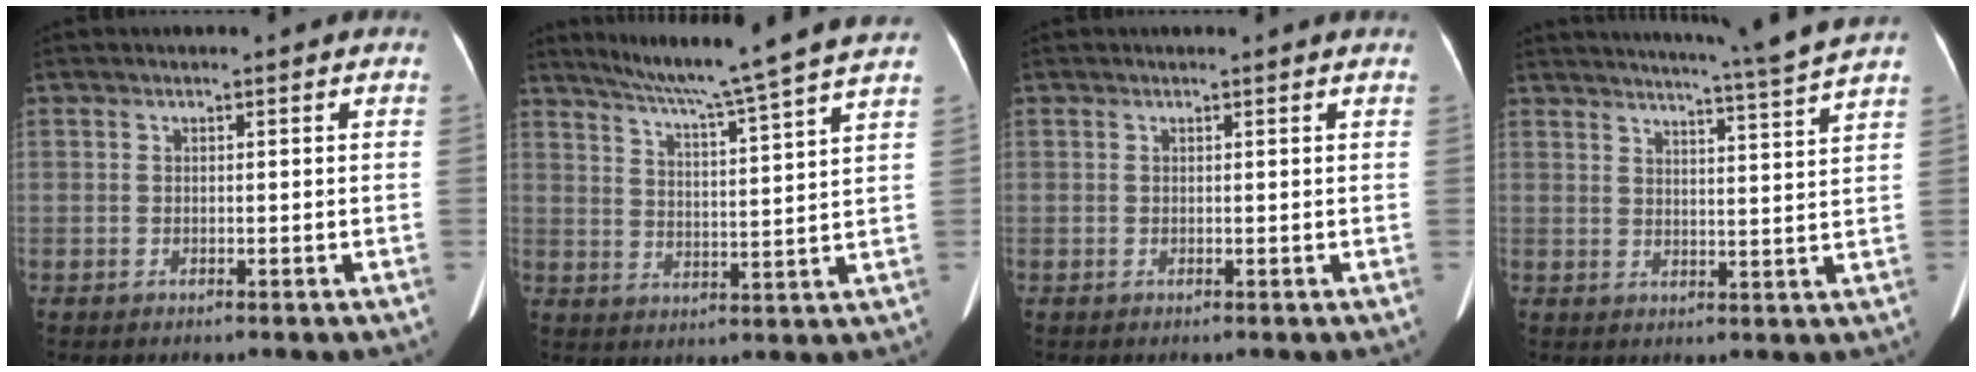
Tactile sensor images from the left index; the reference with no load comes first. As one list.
[{"total": 18.1, "force": [15.6, -2.3, 8.8], "torque": [-0.147, -0.023, 0.208]}, {"total": 1.6, "force": [1.5, -0.2, 0.4], "torque": [-0.016, 0.004, 0.012]}, {"total": 13.8, "force": [12.5, -2.7, 5.3], "torque": [-0.090, -0.043, 0.155]}]